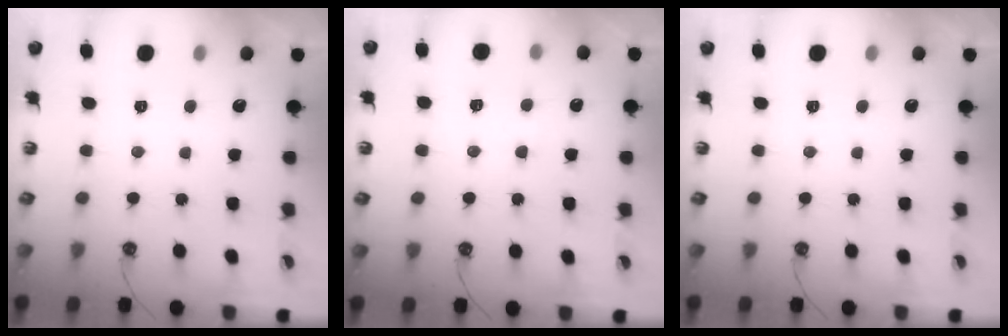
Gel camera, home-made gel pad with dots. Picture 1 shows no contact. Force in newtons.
{"total": 0.5, "press": 0.0, "slide": 0.5}
{"total": 0.0}